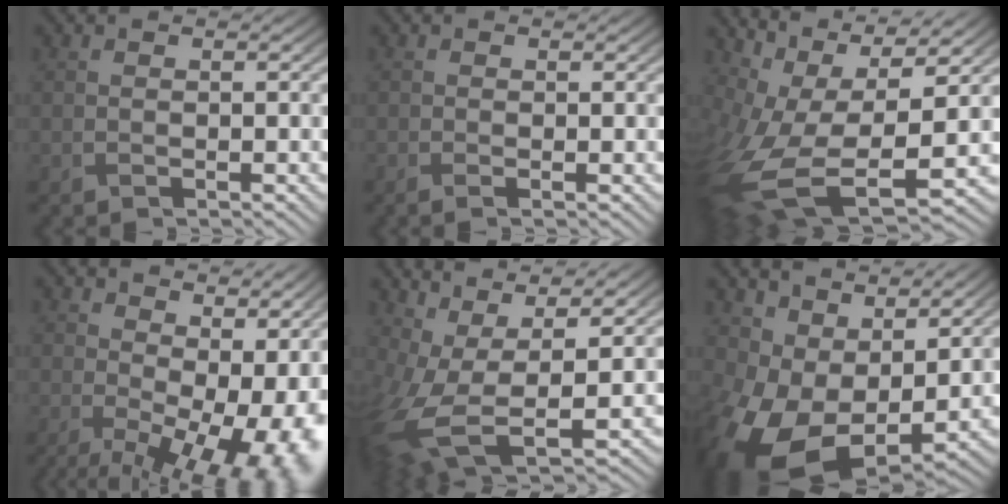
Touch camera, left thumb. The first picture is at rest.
{"total": 0.6, "force": [-0.2, 0.1, 0.6], "torque": [-0.014, -0.002, -0.005]}
{"total": 16.5, "force": [-1.0, 7.4, 14.7], "torque": [-0.302, -0.043, 0.021]}
{"total": 14.4, "force": [-0.5, 8.1, 11.9], "torque": [-0.160, -0.040, 0.032]}
{"total": 12.2, "force": [1.1, 5.6, 10.8], "torque": [-0.248, -0.025, 0.039]}
{"total": 13.2, "force": [0.5, 8.8, 9.8], "torque": [-0.215, -0.031, 0.025]}